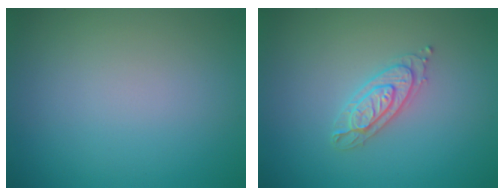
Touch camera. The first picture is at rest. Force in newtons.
{"total": 2.3, "press": 2.3, "slide": 0.4}